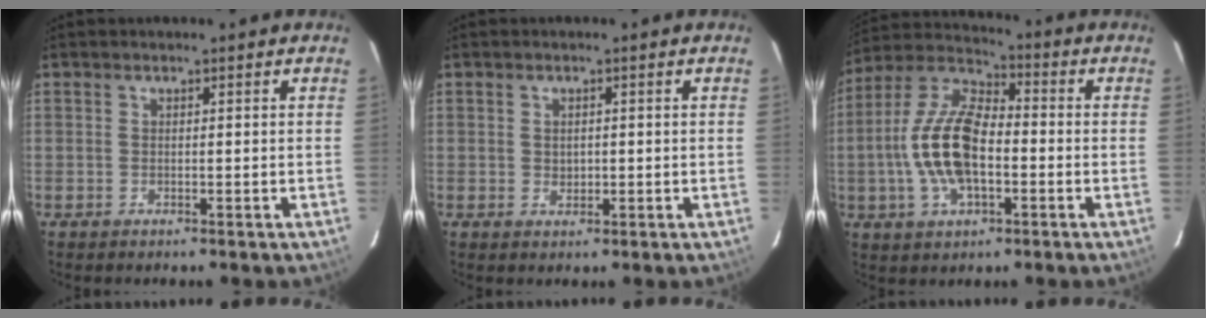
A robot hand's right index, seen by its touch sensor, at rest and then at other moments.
{"total": 1.6, "force": [0.1, 1.4, 0.8], "torque": [-0.010, 0.001, 0.003]}
{"total": 15.2, "force": [-2.7, 7.2, 13.0], "torque": [-0.272, 0.009, -0.054]}